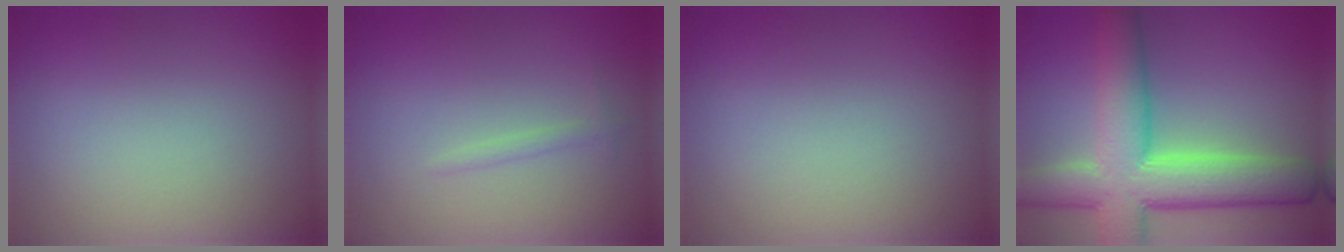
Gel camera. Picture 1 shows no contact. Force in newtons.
{"total": 0.8, "press": 0.8, "slide": 0.0}
{"total": 0.0}
{"total": 10.6, "press": 10.6, "slide": 0.6}